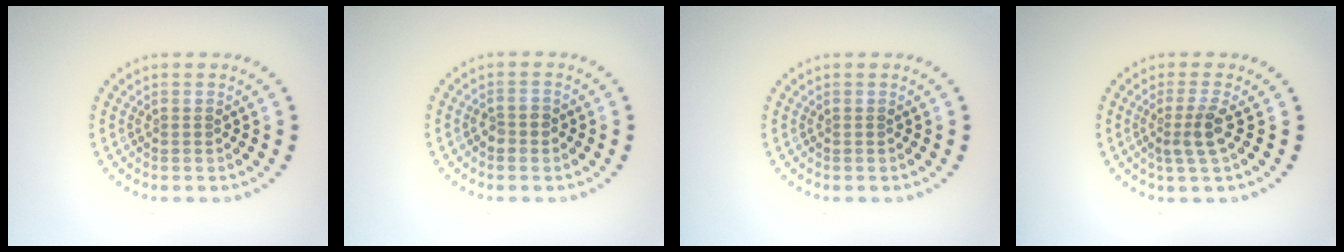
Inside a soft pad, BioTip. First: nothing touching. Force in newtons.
{"total": 1.3, "press": 1.3, "slide": 0.4}
{"total": 0.0}
{"total": 2.4, "press": 1.8, "slide": 1.6}